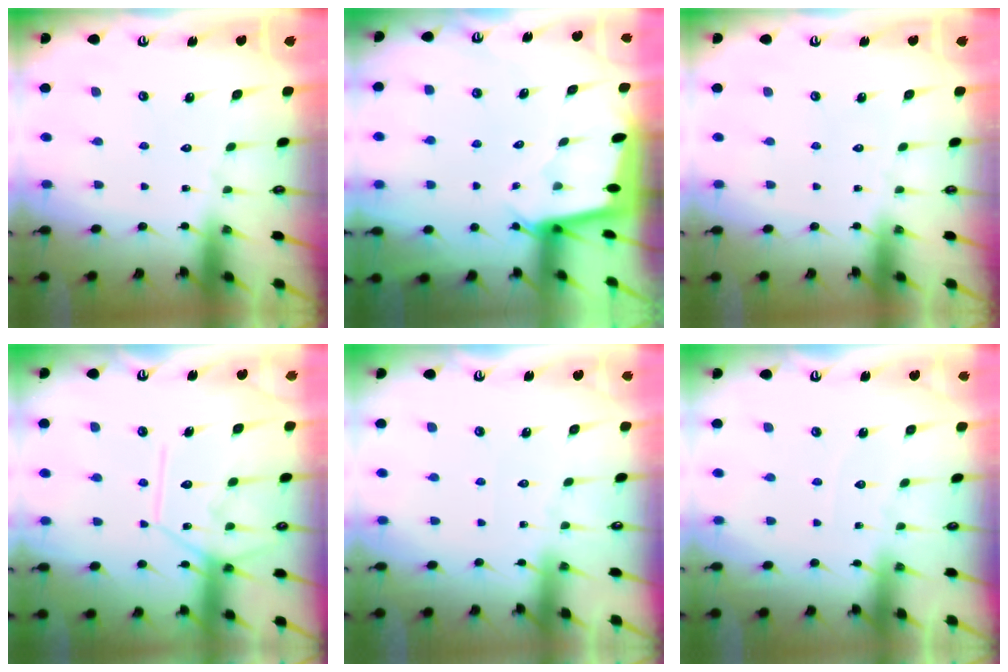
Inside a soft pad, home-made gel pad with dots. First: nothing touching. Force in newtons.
{"total": 2.1, "press": 2.1, "slide": 0.1}
{"total": 0.0}
{"total": 14.2, "press": 14.2, "slide": 1.3}
{"total": 2.8, "press": 2.8, "slide": 0.4}
{"total": 3.1, "press": 3.1, "slide": 0.5}